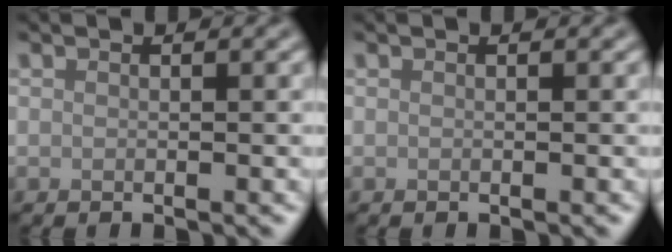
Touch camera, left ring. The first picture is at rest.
{"total": 0.0}